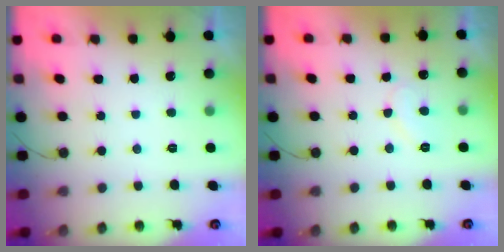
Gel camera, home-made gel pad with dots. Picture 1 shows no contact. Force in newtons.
{"total": 7.2, "press": 7.2, "slide": 0.5}